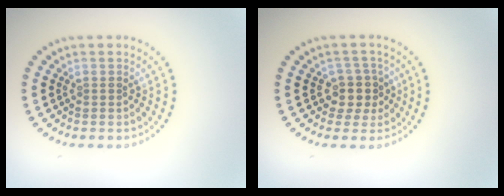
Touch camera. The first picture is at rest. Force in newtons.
{"total": 2.4, "press": 2.0, "slide": 1.4}